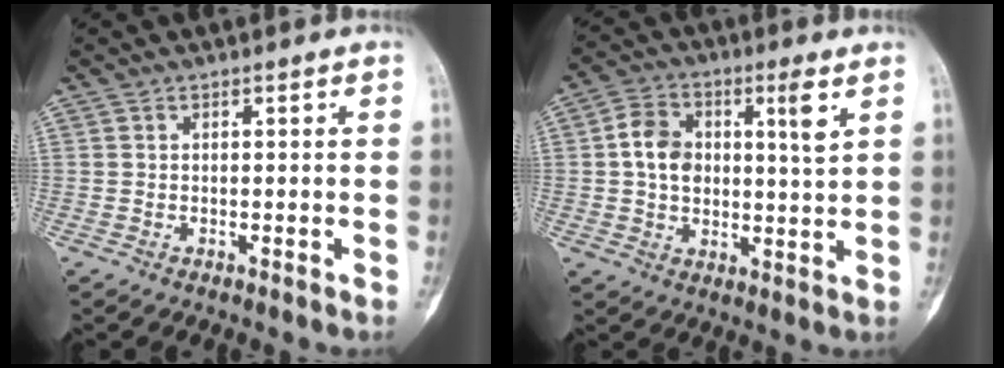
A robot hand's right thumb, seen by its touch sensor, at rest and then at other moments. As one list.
[{"total": 10.4, "force": [2.9, 5.0, 8.7], "torque": [-0.130, 0.007, 0.046]}]